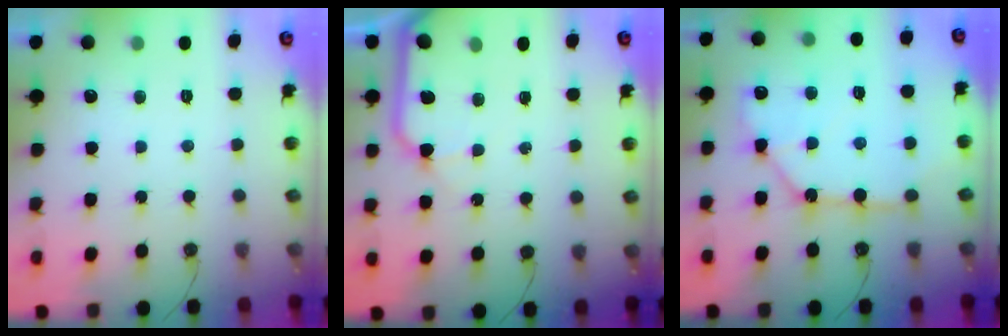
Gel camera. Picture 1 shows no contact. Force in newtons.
{"total": 11.7, "press": 11.5, "slide": 1.8}
{"total": 12.1, "press": 12.0, "slide": 1.4}